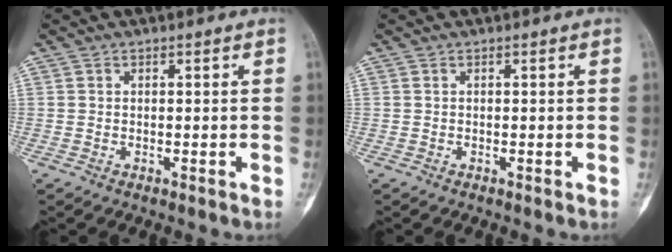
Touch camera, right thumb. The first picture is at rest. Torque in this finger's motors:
{"motor_torque": [0.00, 0.00, 0.00, -0.04, 0.00]}